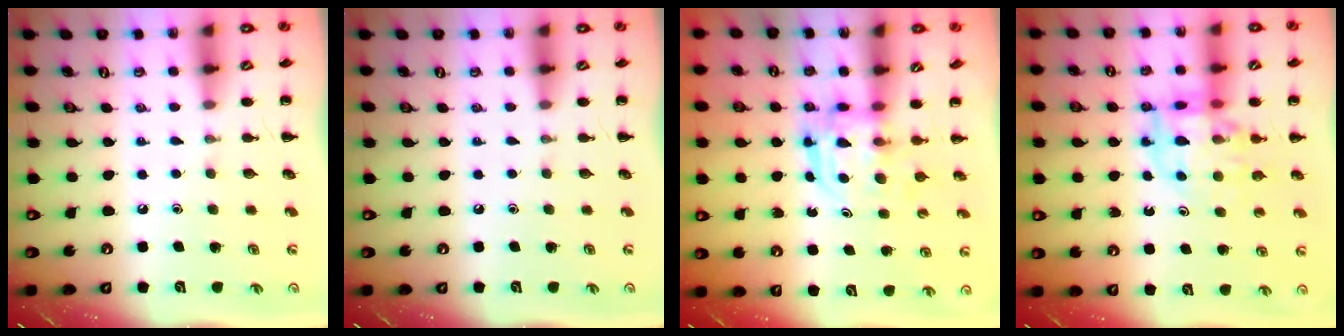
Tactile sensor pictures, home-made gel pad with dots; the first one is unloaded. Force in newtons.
{"total": 0.0}
{"total": 3.1, "press": 3.1, "slide": 0.2}
{"total": 11.8, "press": 11.3, "slide": 3.5}